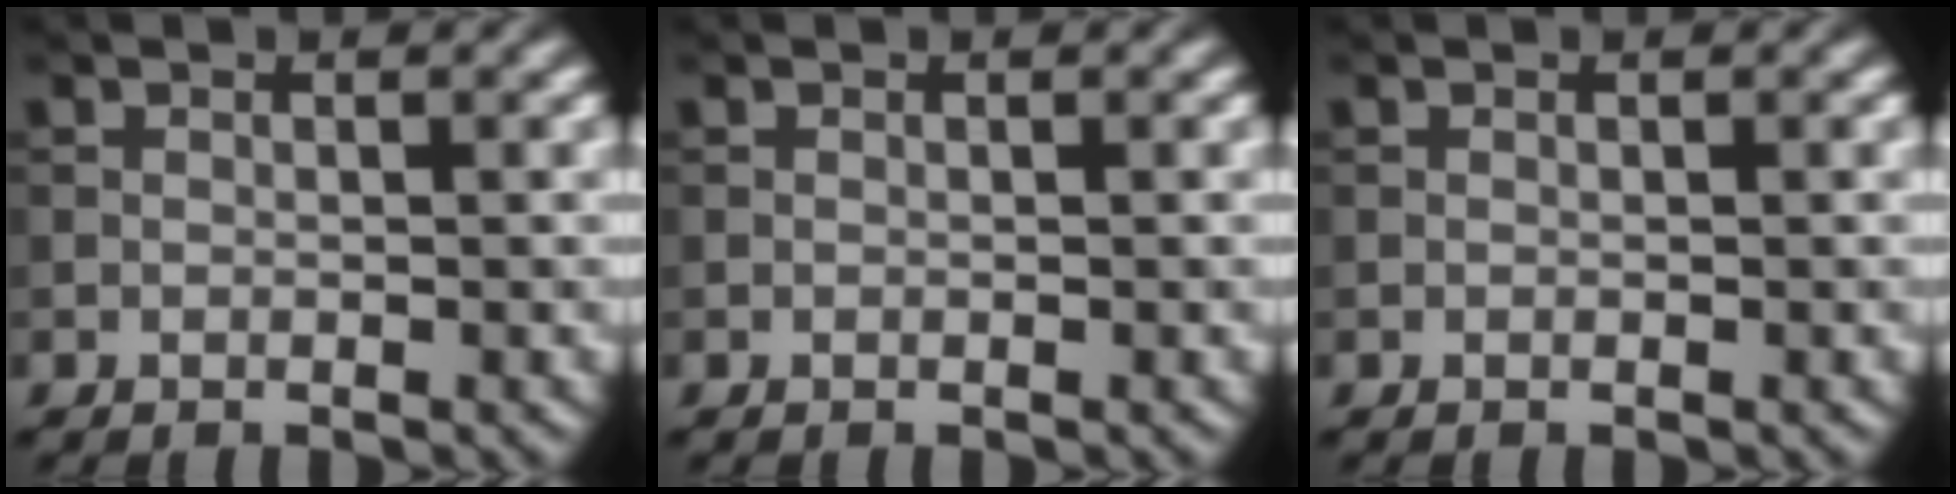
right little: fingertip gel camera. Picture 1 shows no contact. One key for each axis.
{"total": 0.0}
{"total": 0.0}